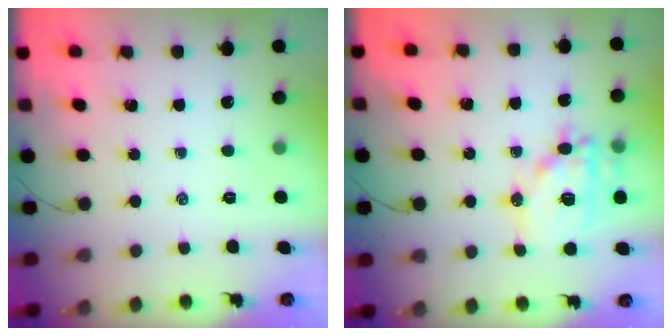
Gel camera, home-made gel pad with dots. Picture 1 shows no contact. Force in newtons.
{"total": 15.5, "press": 15.3, "slide": 2.4}